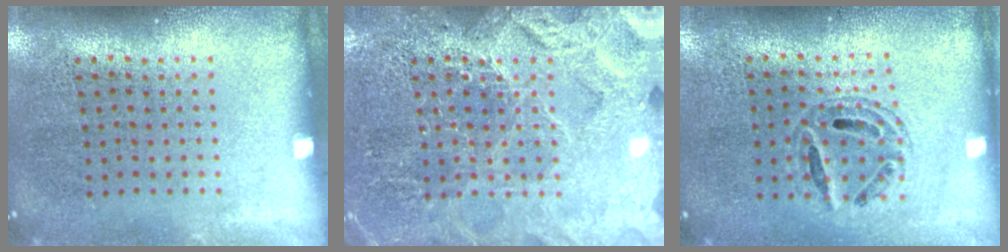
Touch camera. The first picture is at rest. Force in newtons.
{"total": 5.7, "press": 5.7, "slide": 0.8}
{"total": 0.7, "press": 0.7, "slide": 0.2}